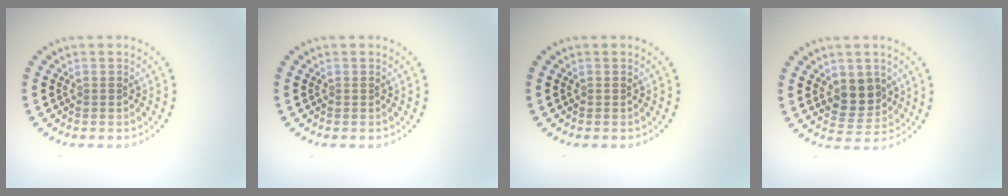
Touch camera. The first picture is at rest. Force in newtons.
{"total": 0.0}
{"total": 0.0}
{"total": 3.4, "press": 3.2, "slide": 1.0}